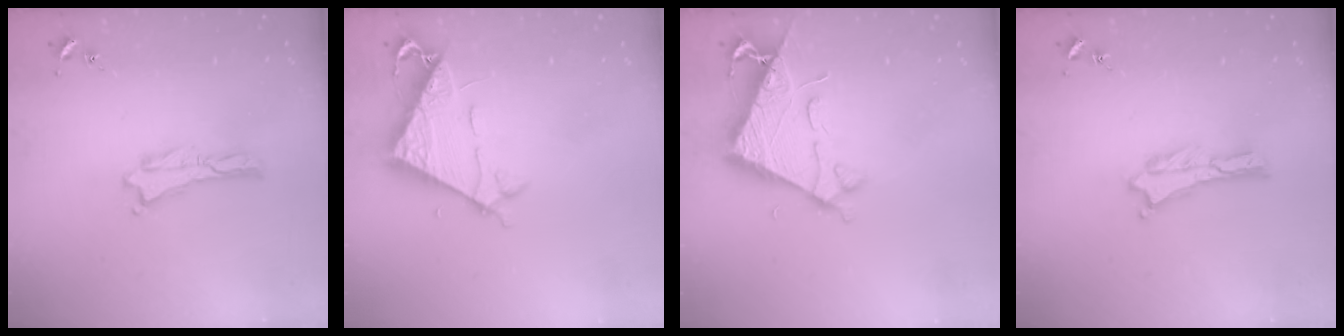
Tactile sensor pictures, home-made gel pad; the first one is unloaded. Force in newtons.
{"total": 7.3, "press": 7.3, "slide": 0.3}
{"total": 6.8, "press": 6.7, "slide": 0.6}
{"total": 0.0}